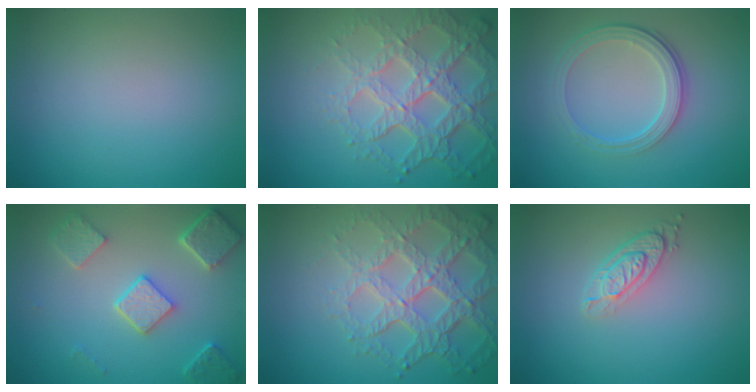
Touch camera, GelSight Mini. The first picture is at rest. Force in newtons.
{"total": 7.1, "press": 5.1, "slide": 5.0}
{"total": 4.2, "press": 2.9, "slide": 3.0}
{"total": 4.9, "press": 3.8, "slide": 3.1}
{"total": 7.0, "press": 5.0, "slide": 4.9}
{"total": 2.9, "press": 2.2, "slide": 1.9}